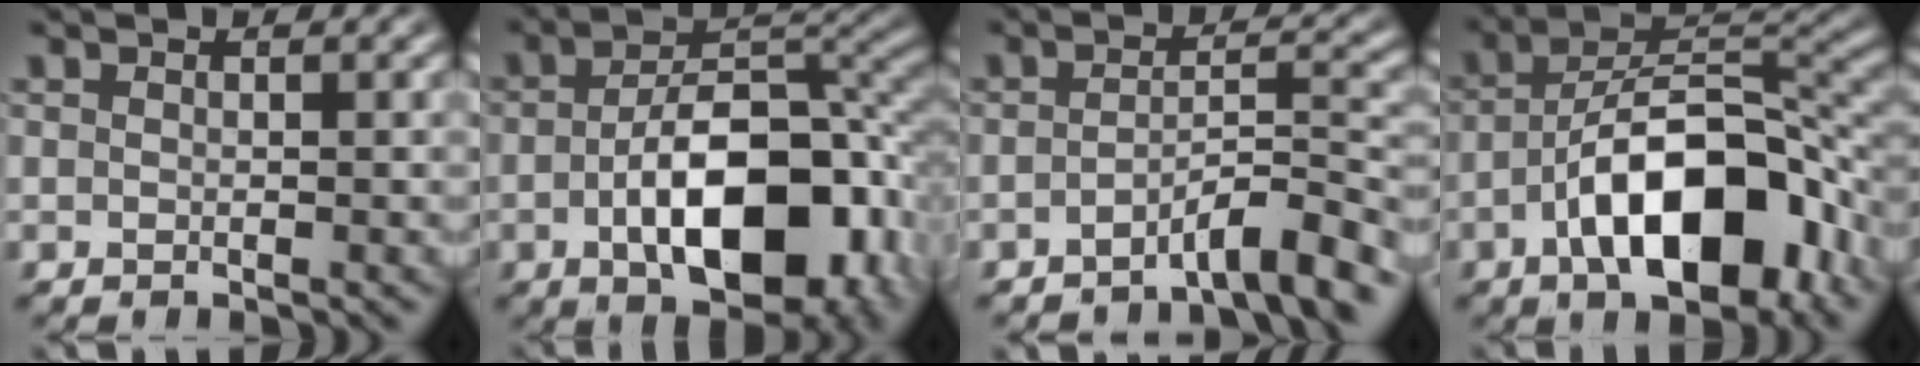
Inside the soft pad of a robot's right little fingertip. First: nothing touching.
{"total": 10.9, "force": [-3.5, 5.2, 9.0], "torque": [-0.128, -0.019, -0.045]}
{"total": 5.0, "force": [-3.8, 0.8, 3.2], "torque": [-0.030, -0.004, -0.059]}
{"total": 10.6, "force": [-3.8, 5.2, 8.4], "torque": [-0.130, -0.010, -0.052]}